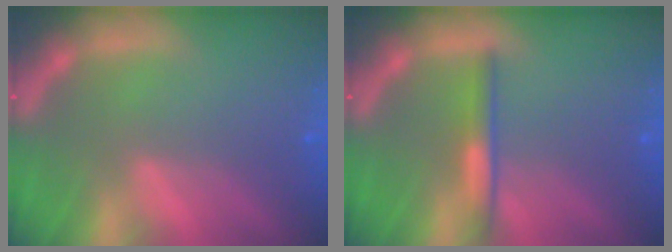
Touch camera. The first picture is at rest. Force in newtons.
{"total": 2.4}